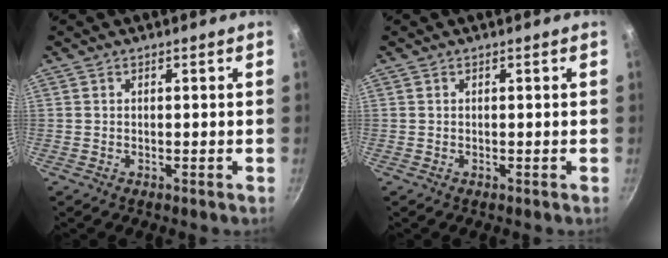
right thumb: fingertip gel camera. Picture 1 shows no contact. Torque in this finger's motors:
{"motor_torque": [0.00, 0.00, 0.00, 0.00, 0.01]}